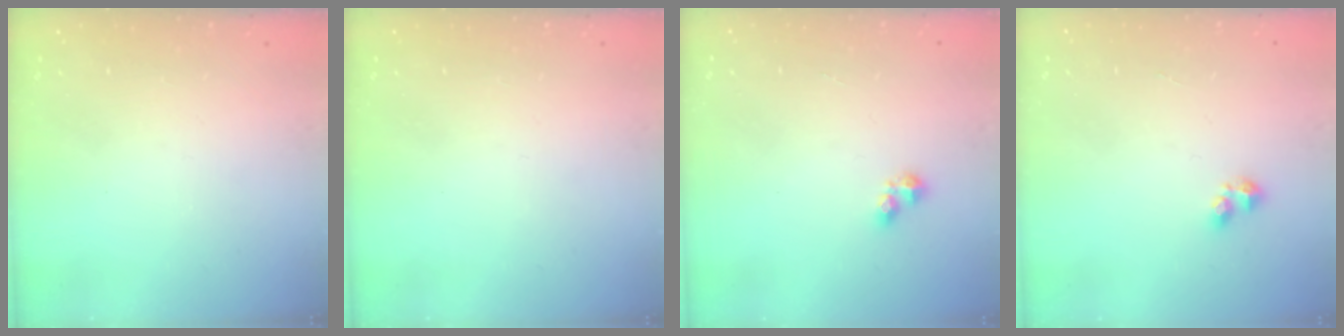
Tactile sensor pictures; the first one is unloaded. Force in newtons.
{"total": 0.0}
{"total": 2.7, "press": 2.6, "slide": 0.3}
{"total": 3.1, "press": 3.0, "slide": 1.0}